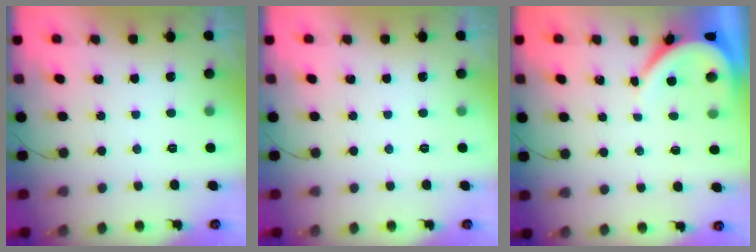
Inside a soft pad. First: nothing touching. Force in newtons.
{"total": 0.0}
{"total": 3.8, "press": 3.8, "slide": 0.5}